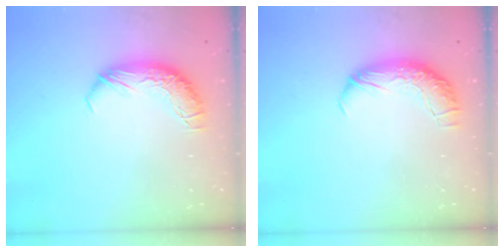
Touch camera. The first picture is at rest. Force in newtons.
{"total": 2.4, "press": 1.1, "slide": 2.2}